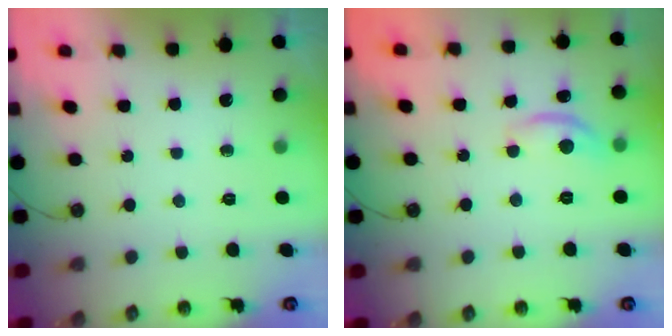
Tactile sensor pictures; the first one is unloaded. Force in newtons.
{"total": 6.3, "press": 6.3, "slide": 0.5}